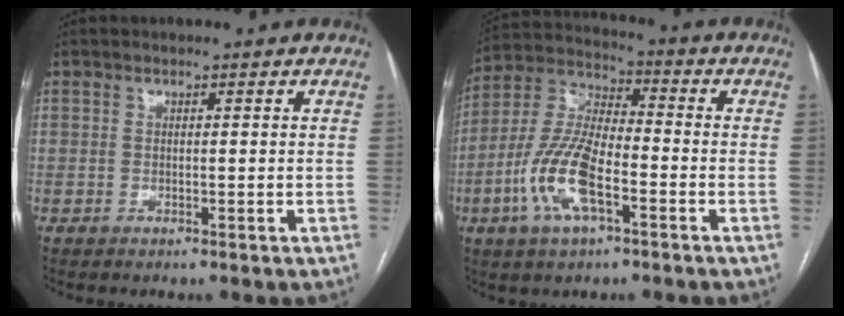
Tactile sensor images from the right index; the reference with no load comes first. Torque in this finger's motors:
{"motor_torque": [1.60, -0.55, 0.39, 0.21]}